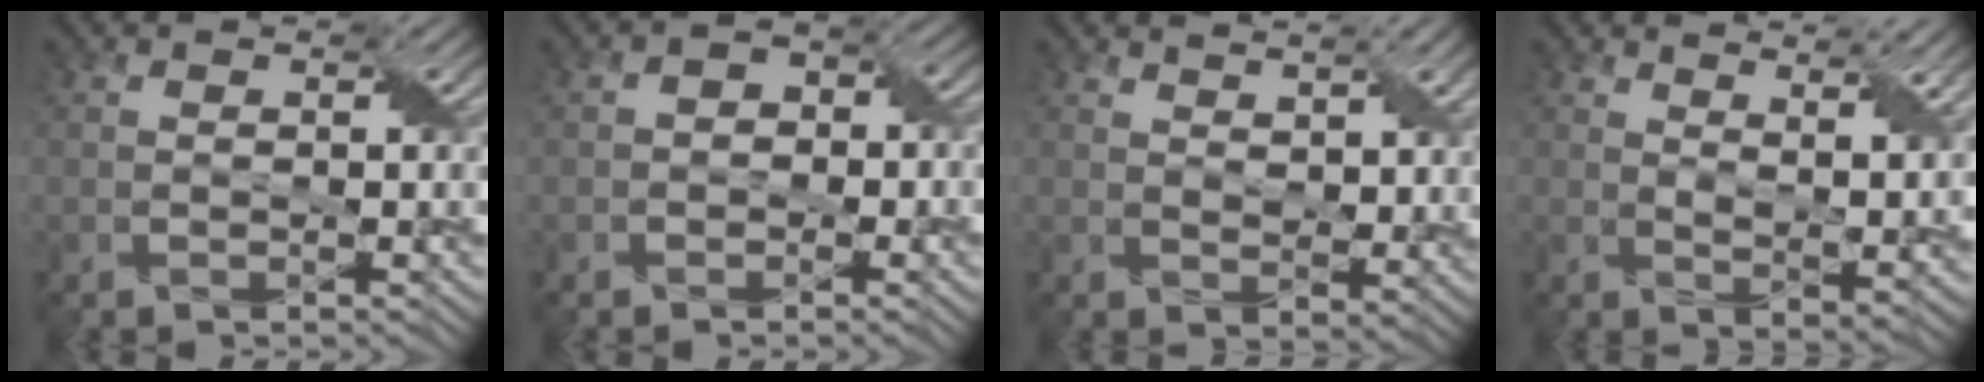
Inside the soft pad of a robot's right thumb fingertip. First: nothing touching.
{"total": 2.7, "force": [-0.7, 2.0, 1.7], "torque": [-0.029, 0.001, -0.017]}
{"total": 3.9, "force": [2.7, 1.6, 2.4], "torque": [-0.047, -0.004, 0.054]}
{"total": 7.1, "force": [5.1, 1.5, 4.8], "torque": [-0.082, -0.004, 0.081]}